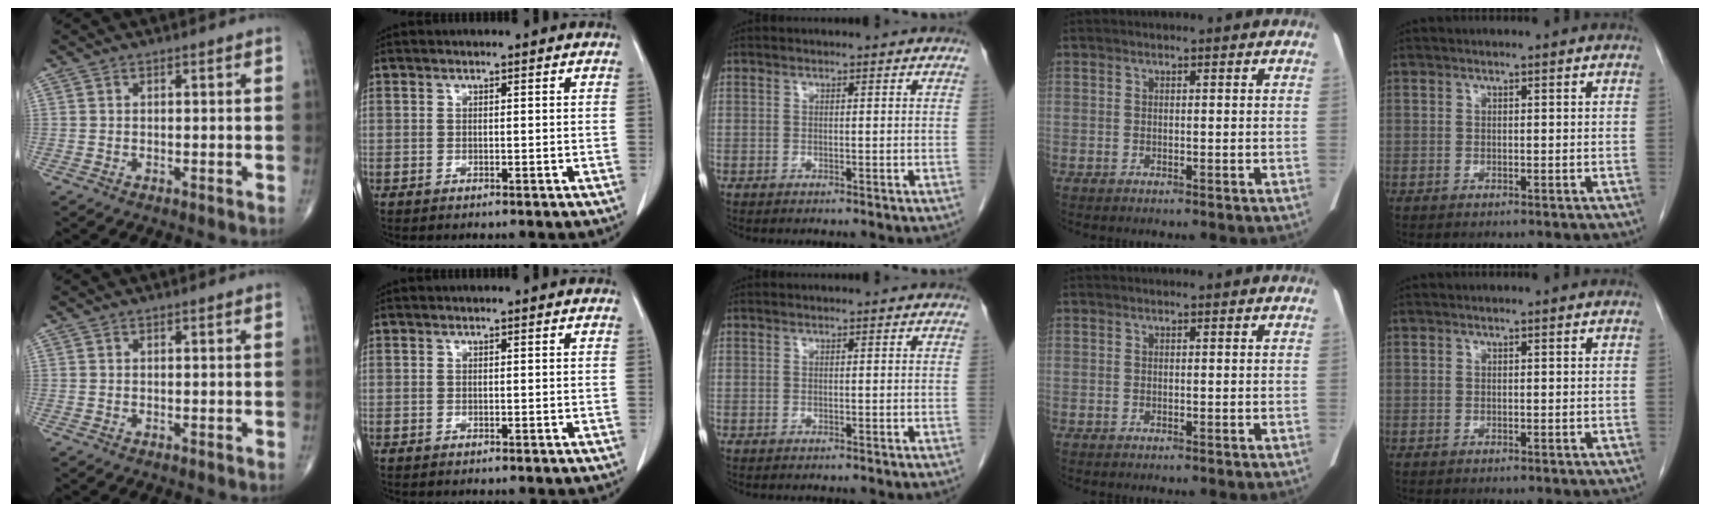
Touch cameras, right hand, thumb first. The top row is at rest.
{}